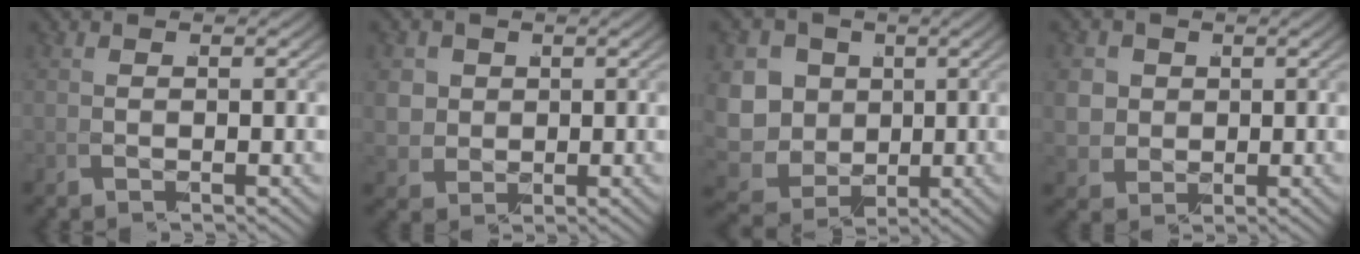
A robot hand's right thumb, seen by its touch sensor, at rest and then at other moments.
{"total": 4.7, "force": [0.9, 4.1, 2.1], "torque": [-0.063, -0.025, 0.035]}
{"total": 13.4, "force": [-0.5, 11.6, 6.6], "torque": [-0.165, -0.057, 0.003]}
{"total": 5.4, "force": [0.9, 4.7, 2.4], "torque": [-0.072, -0.028, 0.034]}